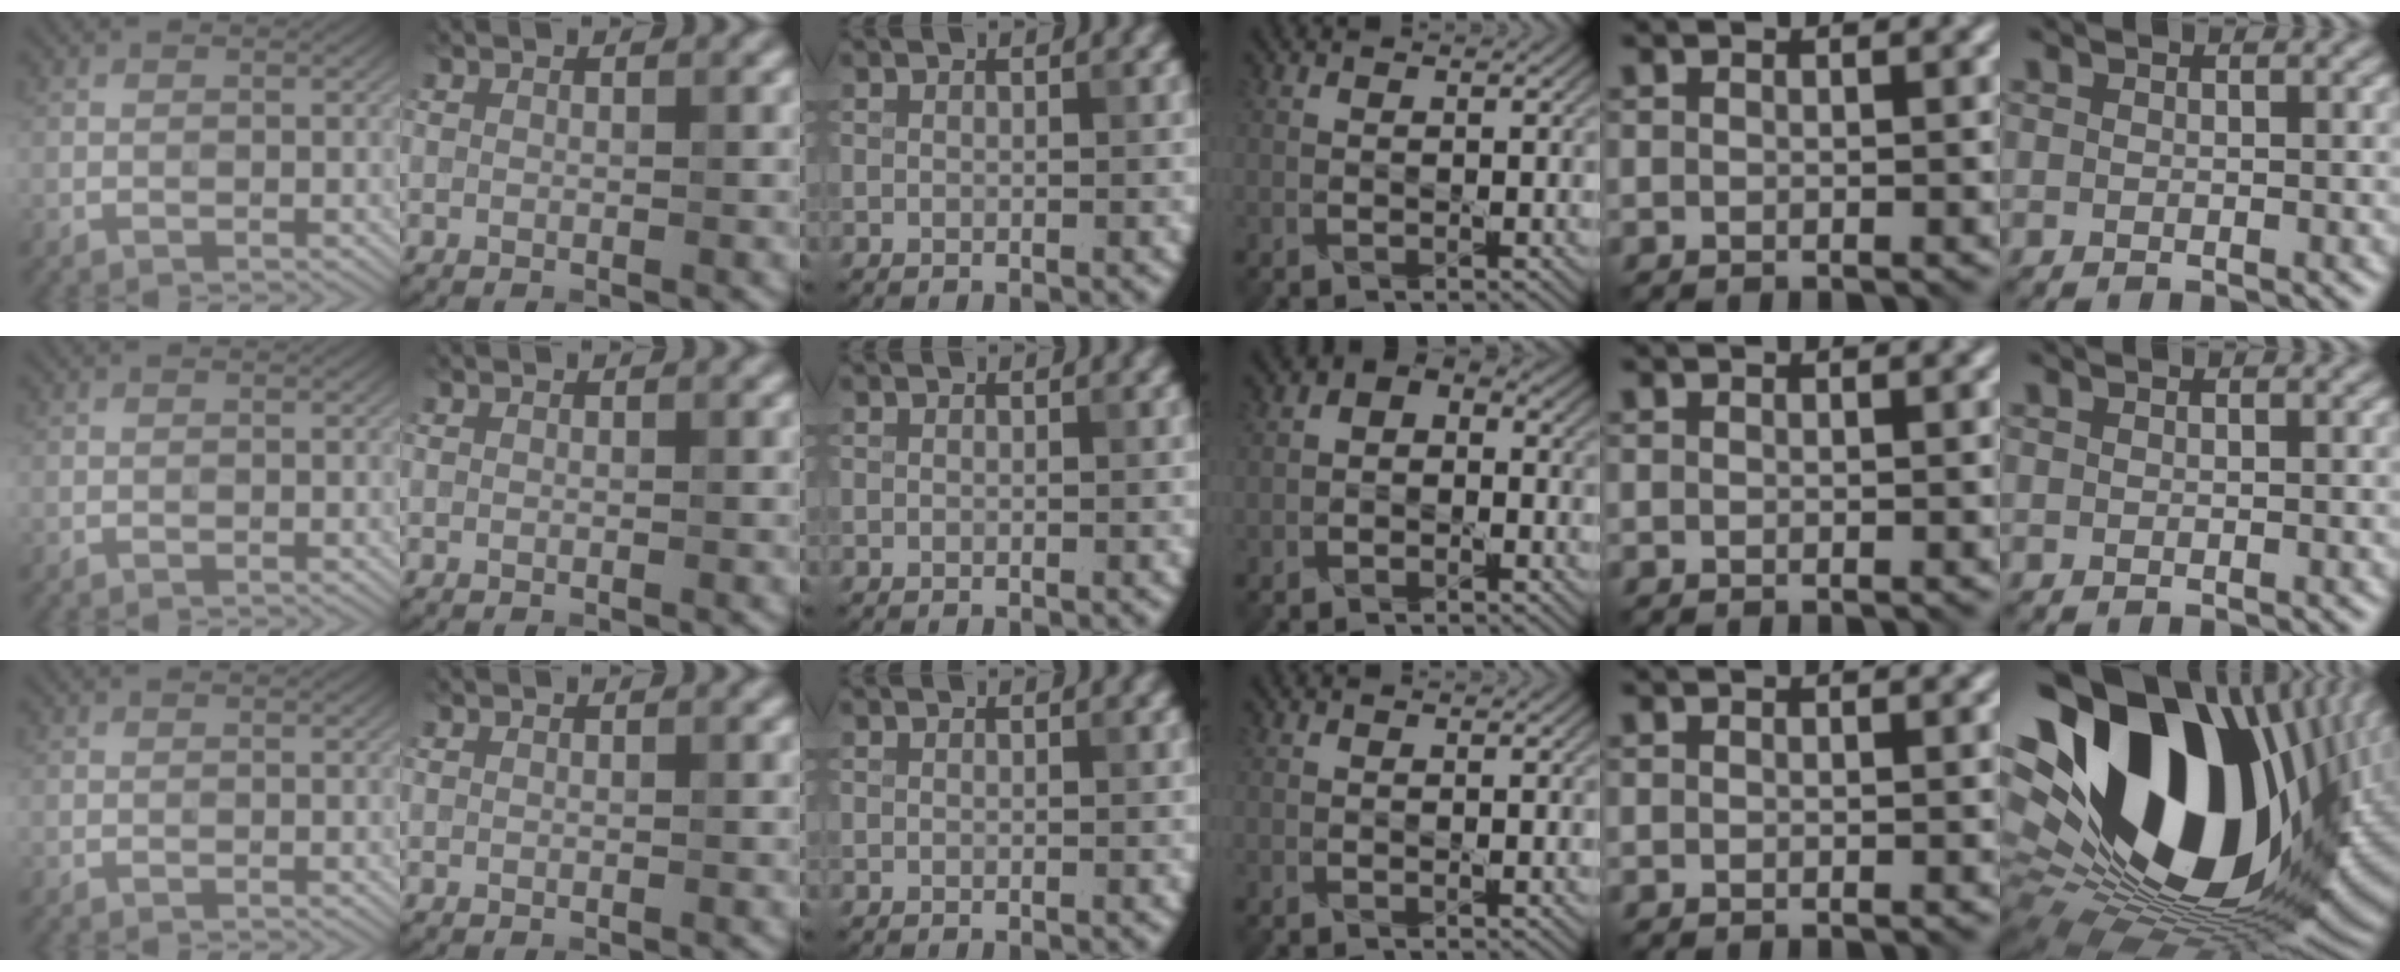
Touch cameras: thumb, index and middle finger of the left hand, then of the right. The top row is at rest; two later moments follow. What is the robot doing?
{"motion": "shake", "object": "handbell"}